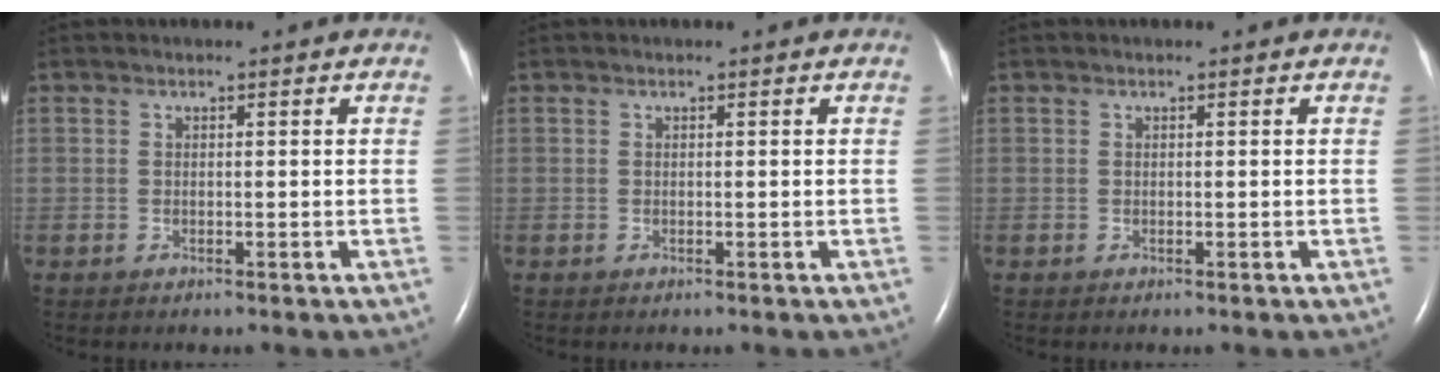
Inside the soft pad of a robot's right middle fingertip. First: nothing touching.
{"total": 0.0}
{"total": 0.0}